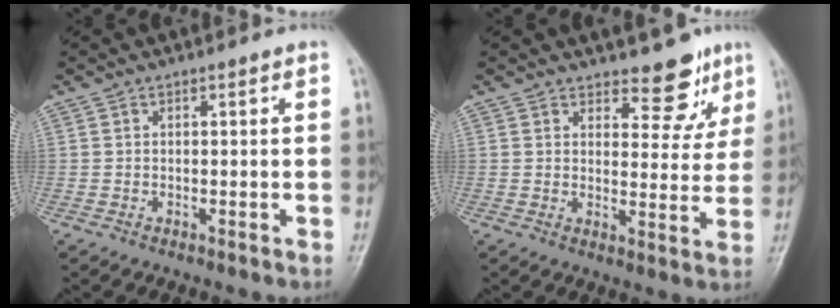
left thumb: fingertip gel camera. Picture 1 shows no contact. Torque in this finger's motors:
{"motor_torque": [-0.05, 0.21, -0.27, -0.40, 0.01]}